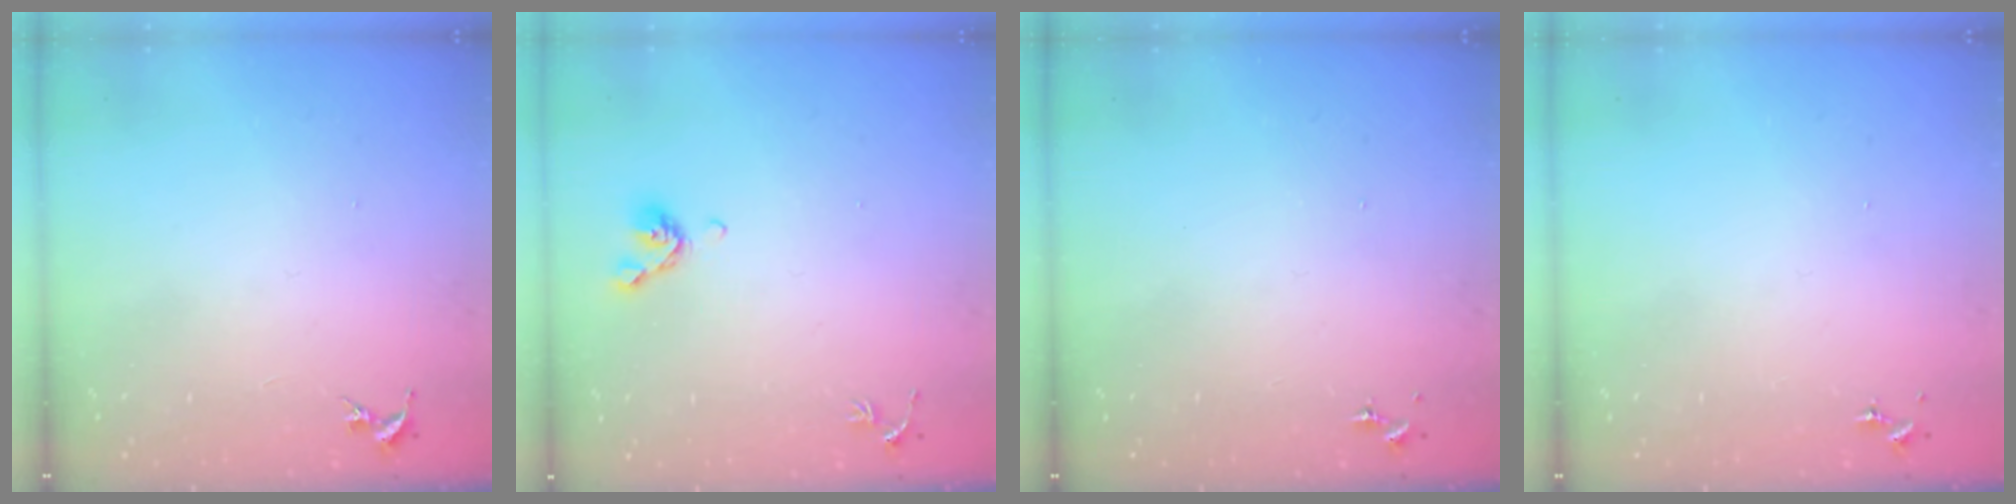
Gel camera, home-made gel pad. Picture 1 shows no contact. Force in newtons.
{"total": 6.5, "press": 6.4, "slide": 1.3}
{"total": 0.0}
{"total": 0.0}